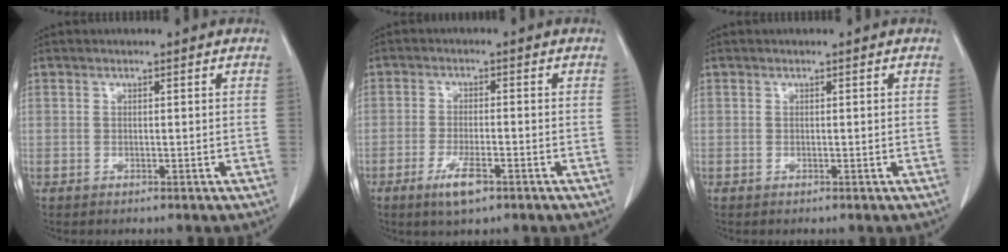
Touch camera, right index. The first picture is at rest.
{"total": 4.9, "force": [-2.8, 1.0, 3.9], "torque": [-0.077, -0.005, -0.047]}
{"total": 0.0}